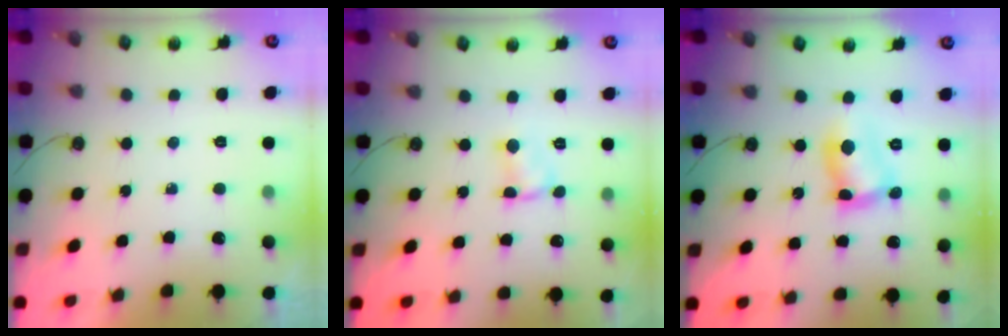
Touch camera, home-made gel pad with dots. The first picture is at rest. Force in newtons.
{"total": 2.2, "press": 2.1, "slide": 0.3}
{"total": 9.4, "press": 9.3, "slide": 0.6}